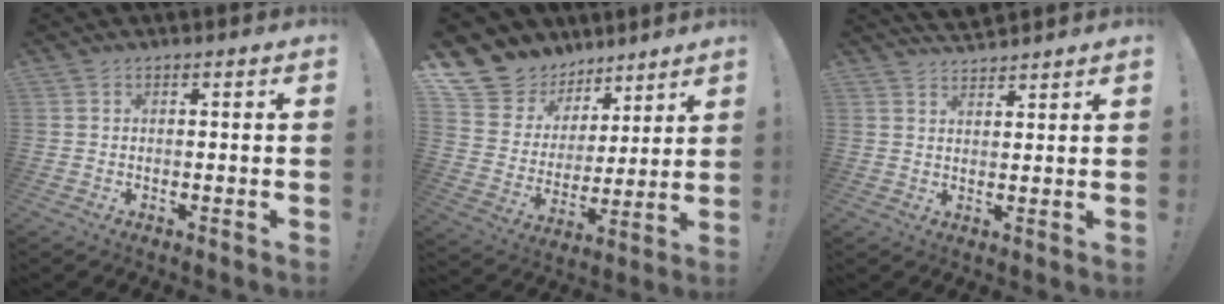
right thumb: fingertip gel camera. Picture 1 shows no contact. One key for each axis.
{"total": 13.0, "fx": 8.9, "fy": 9.2, "fz": 2.3, "tx": -0.045, "ty": -0.074, "tz": 0.181}
{"total": 4.5, "fx": 4.3, "fy": 1.2, "fz": 0.6, "tx": -0.005, "ty": -0.026, "tz": 0.079}